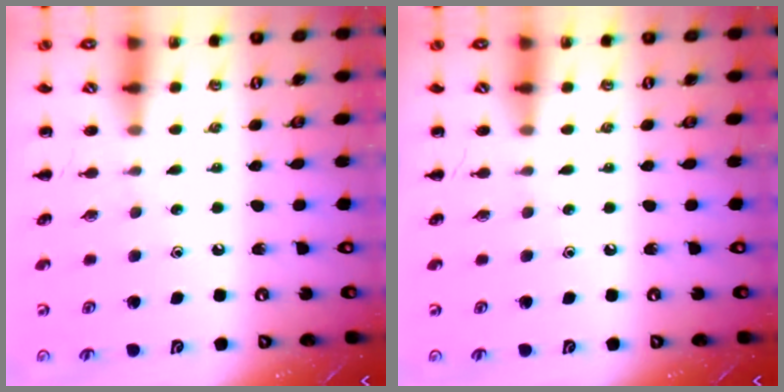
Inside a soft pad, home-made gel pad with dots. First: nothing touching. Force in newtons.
{"total": 0.0}